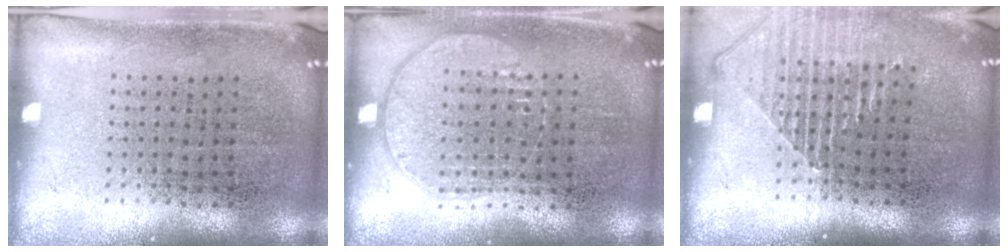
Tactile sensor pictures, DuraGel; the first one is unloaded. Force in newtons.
{"total": 1.0, "press": 0.9, "slide": 0.4}
{"total": 1.5, "press": 1.3, "slide": 0.6}